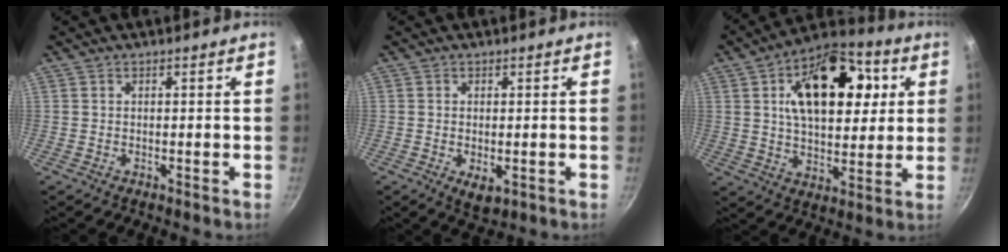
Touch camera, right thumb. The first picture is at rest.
{"total": 3.7, "force": [-1.0, 1.9, 3.1], "torque": [-0.052, -0.008, -0.011]}
{"total": 21.0, "force": [5.8, 11.7, 16.4], "torque": [-0.210, 0.004, 0.084]}